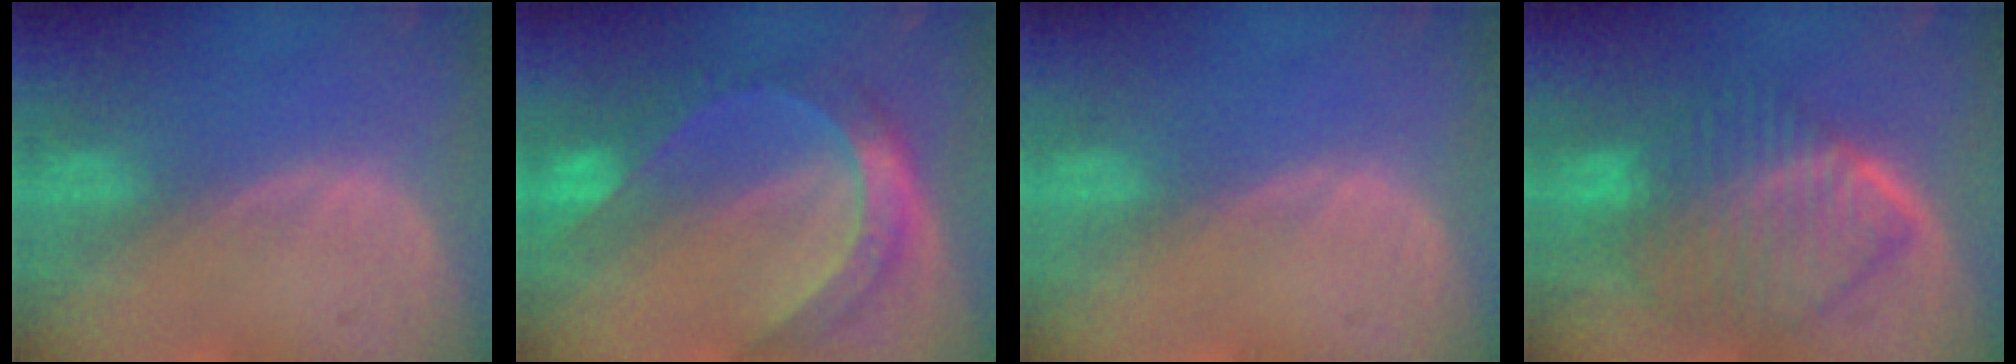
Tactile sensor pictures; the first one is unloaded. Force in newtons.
{"total": 8.3, "press": 8.2, "slide": 0.8}
{"total": 0.0}
{"total": 10.3, "press": 10.2, "slide": 0.9}